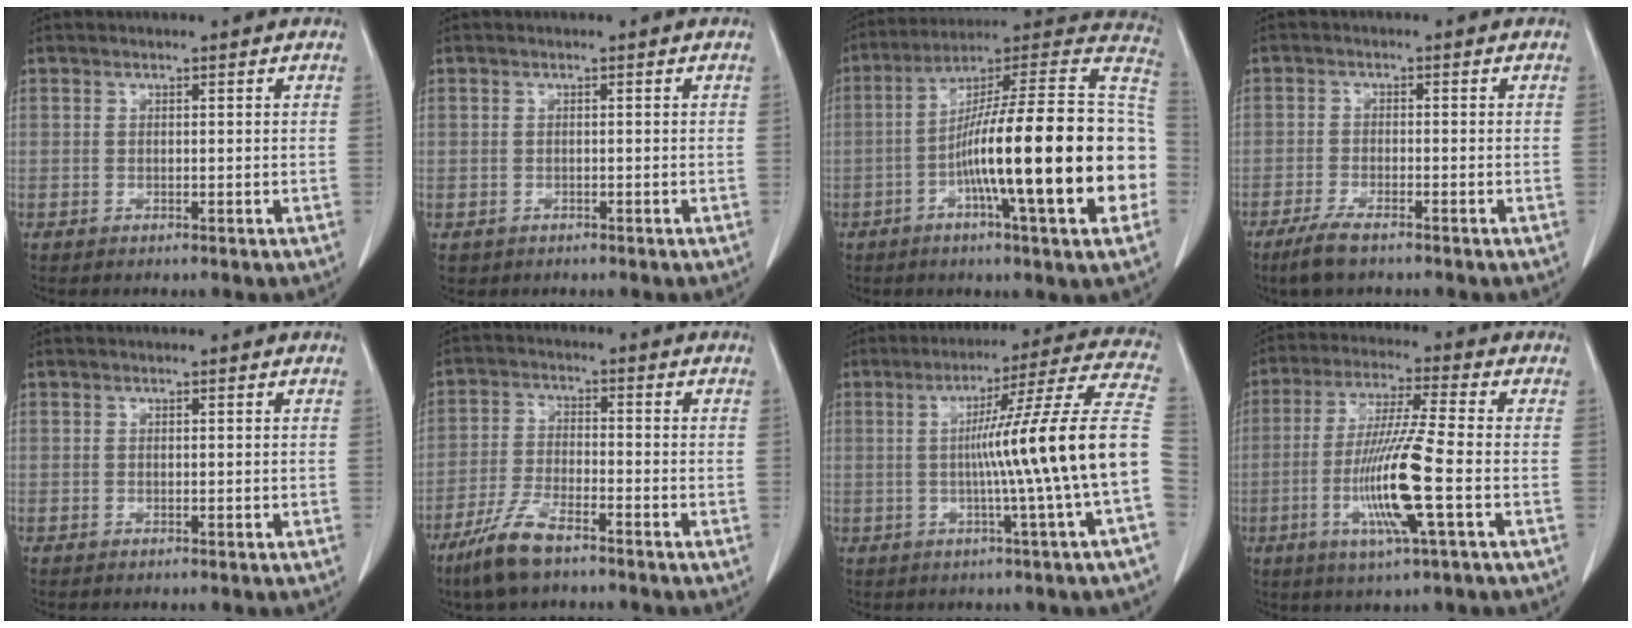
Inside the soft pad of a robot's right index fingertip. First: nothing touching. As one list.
[{"total": 1.0, "force": [-0.5, 0.9, 0.0], "torque": [-0.010, 0.004, -0.003]}, {"total": 26.4, "force": [-5.5, 1.4, 25.8], "torque": [-0.319, 0.010, -0.098]}, {"total": 4.4, "force": [-3.3, 0.8, 2.8], "torque": [-0.062, -0.008, -0.061]}, {"total": 0.0}, {"total": 7.9, "force": [-5.7, 1.7, 5.1], "torque": [-0.114, -0.014, -0.110]}, {"total": 17.3, "force": [-2.0, -2.8, 17.0], "torque": [-0.230, 0.010, -0.038]}, {"total": 12.3, "force": [-3.1, -0.5, 11.9], "torque": [-0.237, -0.015, -0.064]}]